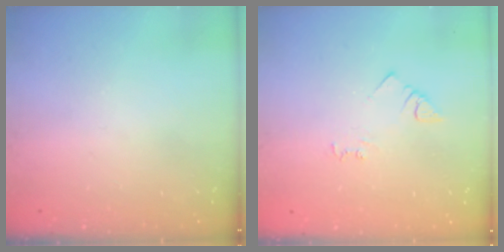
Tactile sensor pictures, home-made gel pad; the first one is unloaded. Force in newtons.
{"total": 4.2, "press": 4.1, "slide": 0.6}